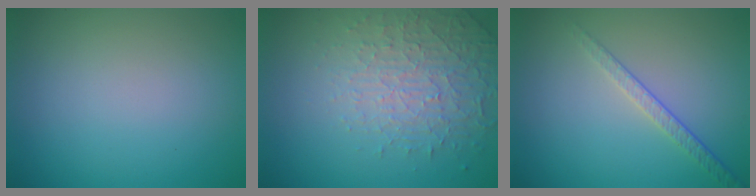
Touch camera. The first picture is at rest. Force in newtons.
{"total": 4.5, "press": 3.3, "slide": 3.1}
{"total": 1.9, "press": 1.4, "slide": 1.3}